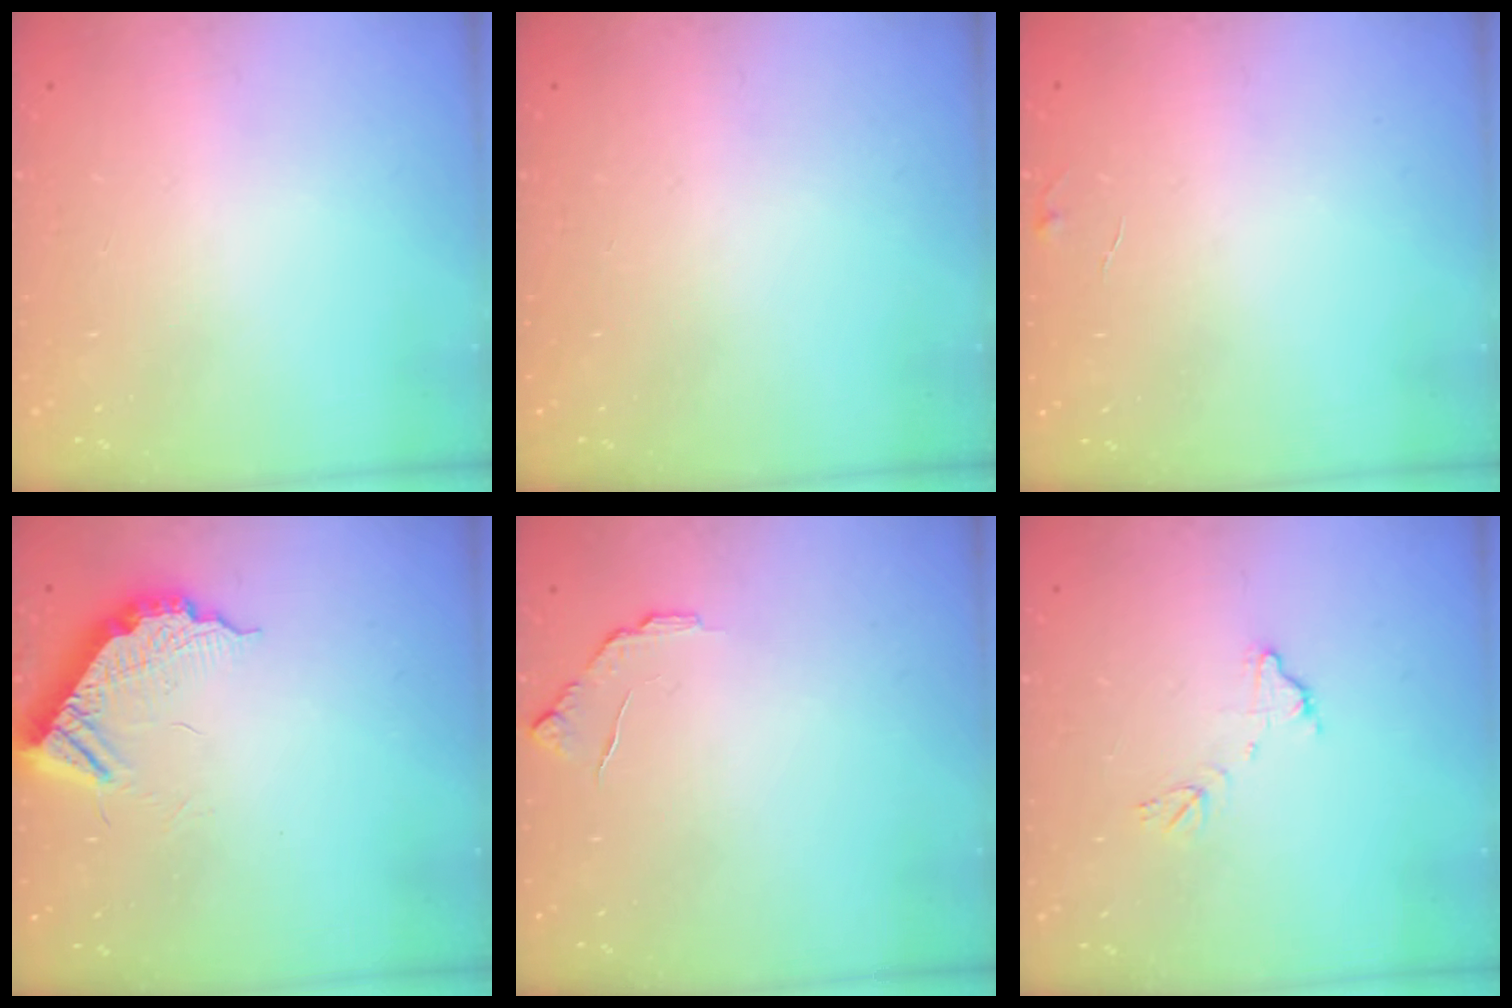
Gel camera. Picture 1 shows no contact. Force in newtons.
{"total": 0.0}
{"total": 5.0, "press": 5.0, "slide": 0.4}
{"total": 10.5, "press": 10.5, "slide": 0.6}
{"total": 6.3, "press": 6.2, "slide": 0.6}
{"total": 9.2, "press": 9.2, "slide": 0.7}